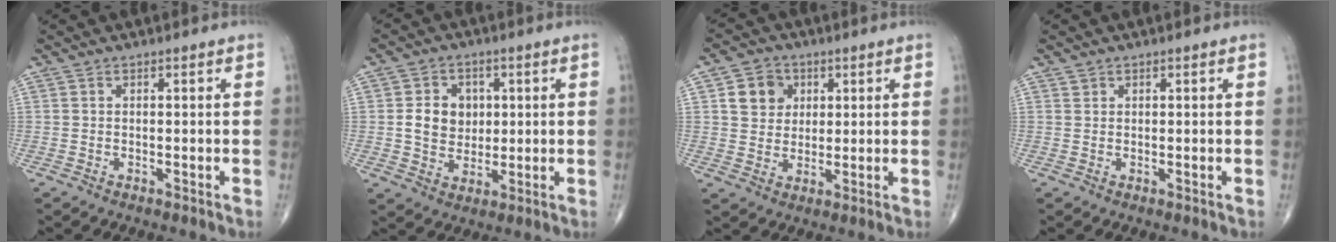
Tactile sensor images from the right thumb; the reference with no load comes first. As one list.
[{"total": 7.7, "force": [1.0, 6.4, 4.1], "torque": [-0.038, -0.003, 0.018]}, {"total": 7.0, "force": [2.3, 6.0, 2.7], "torque": [-0.016, -0.006, 0.038]}, {"total": 0.6, "force": [0.4, 0.4, 0.0], "torque": [0.005, -0.002, 0.005]}]